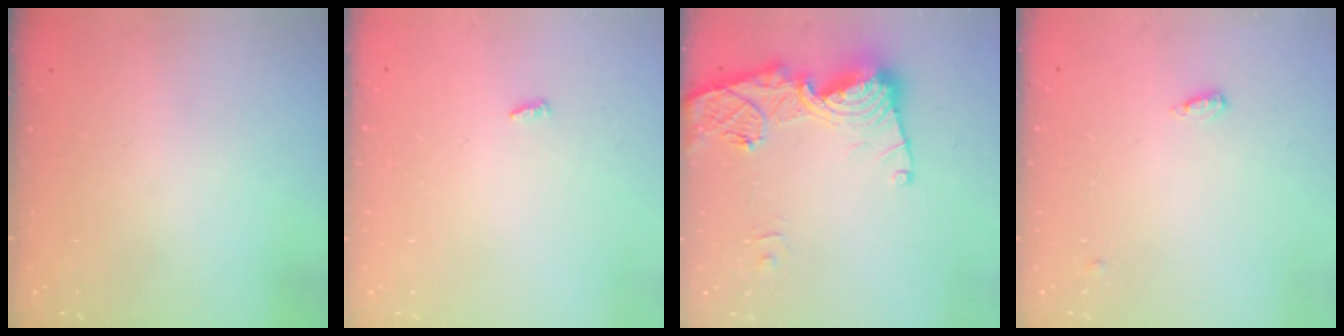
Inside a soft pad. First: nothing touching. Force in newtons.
{"total": 2.7, "press": 2.7, "slide": 0.2}
{"total": 17.9, "press": 17.8, "slide": 1.7}
{"total": 3.6, "press": 3.5, "slide": 0.7}